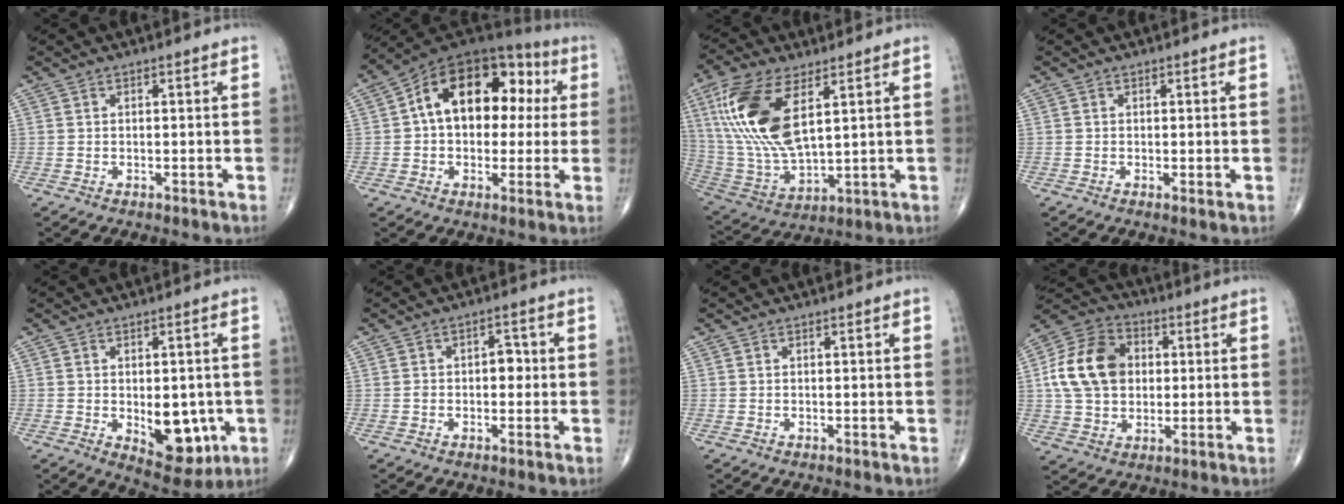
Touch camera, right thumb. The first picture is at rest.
{"total": 19.7, "force": [3.1, 12.5, 14.9], "torque": [-0.185, 0.046, 0.039]}
{"total": 19.1, "force": [6.5, 8.6, 15.7], "torque": [-0.333, -0.022, 0.132]}
{"total": 0.8, "force": [0.0, 0.2, 0.7], "torque": [-0.014, -0.004, -0.003]}
{"total": 10.7, "force": [-2.1, 6.1, 8.5], "torque": [-0.076, -0.011, -0.016]}
{"total": 3.5, "force": [-0.2, 2.3, 2.5], "torque": [-0.021, 0.014, -0.006]}
{"total": 0.0}
{"total": 15.4, "force": [1.9, 11.7, 9.8], "torque": [-0.163, 0.016, 0.029]}